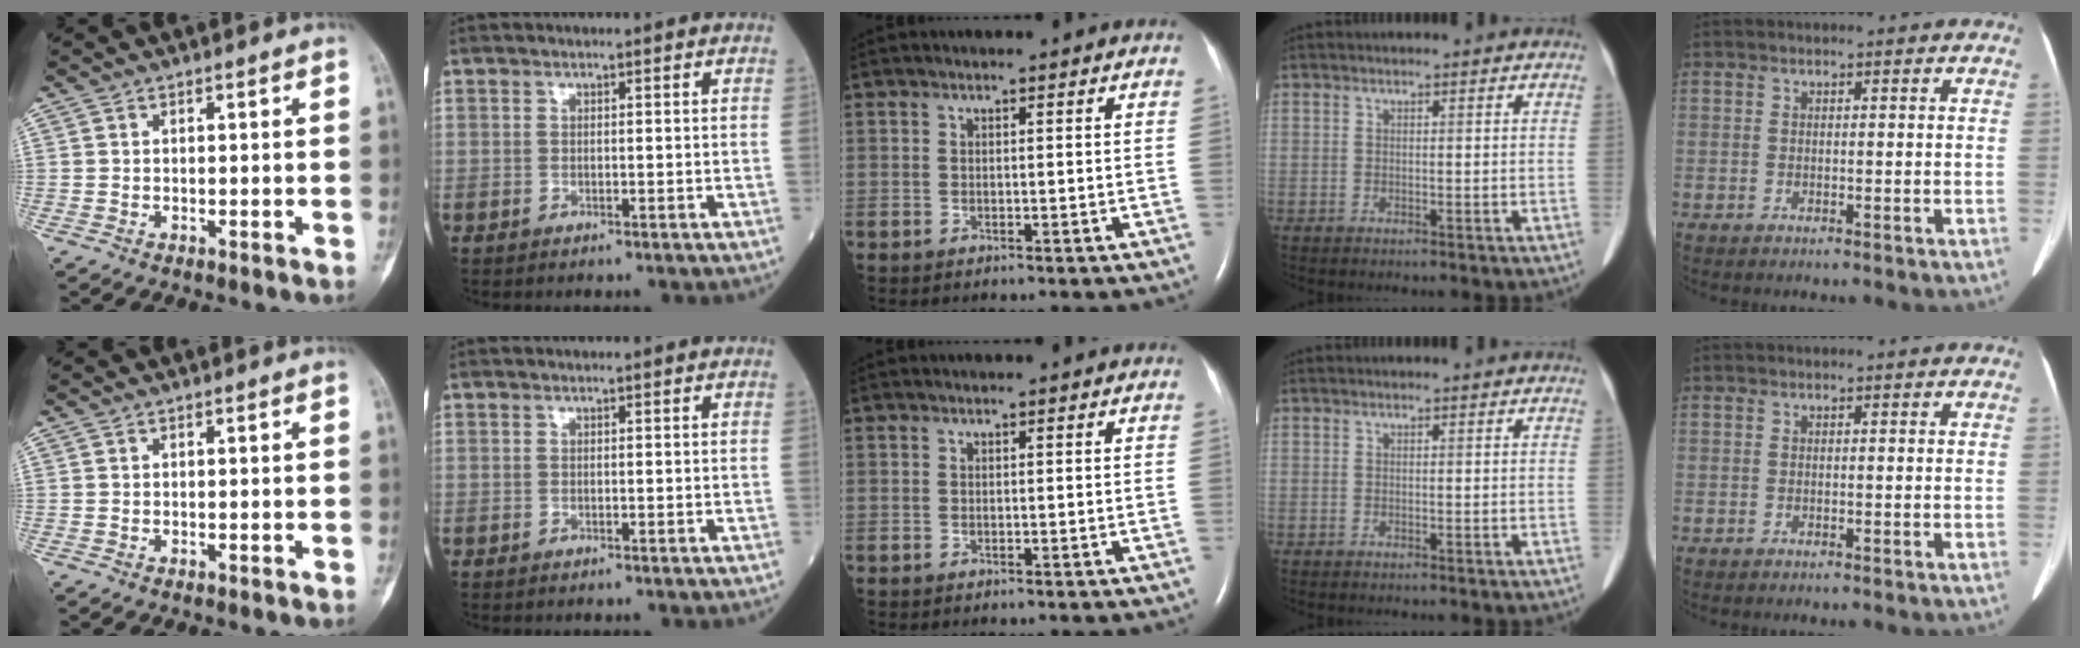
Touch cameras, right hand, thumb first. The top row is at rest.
{}